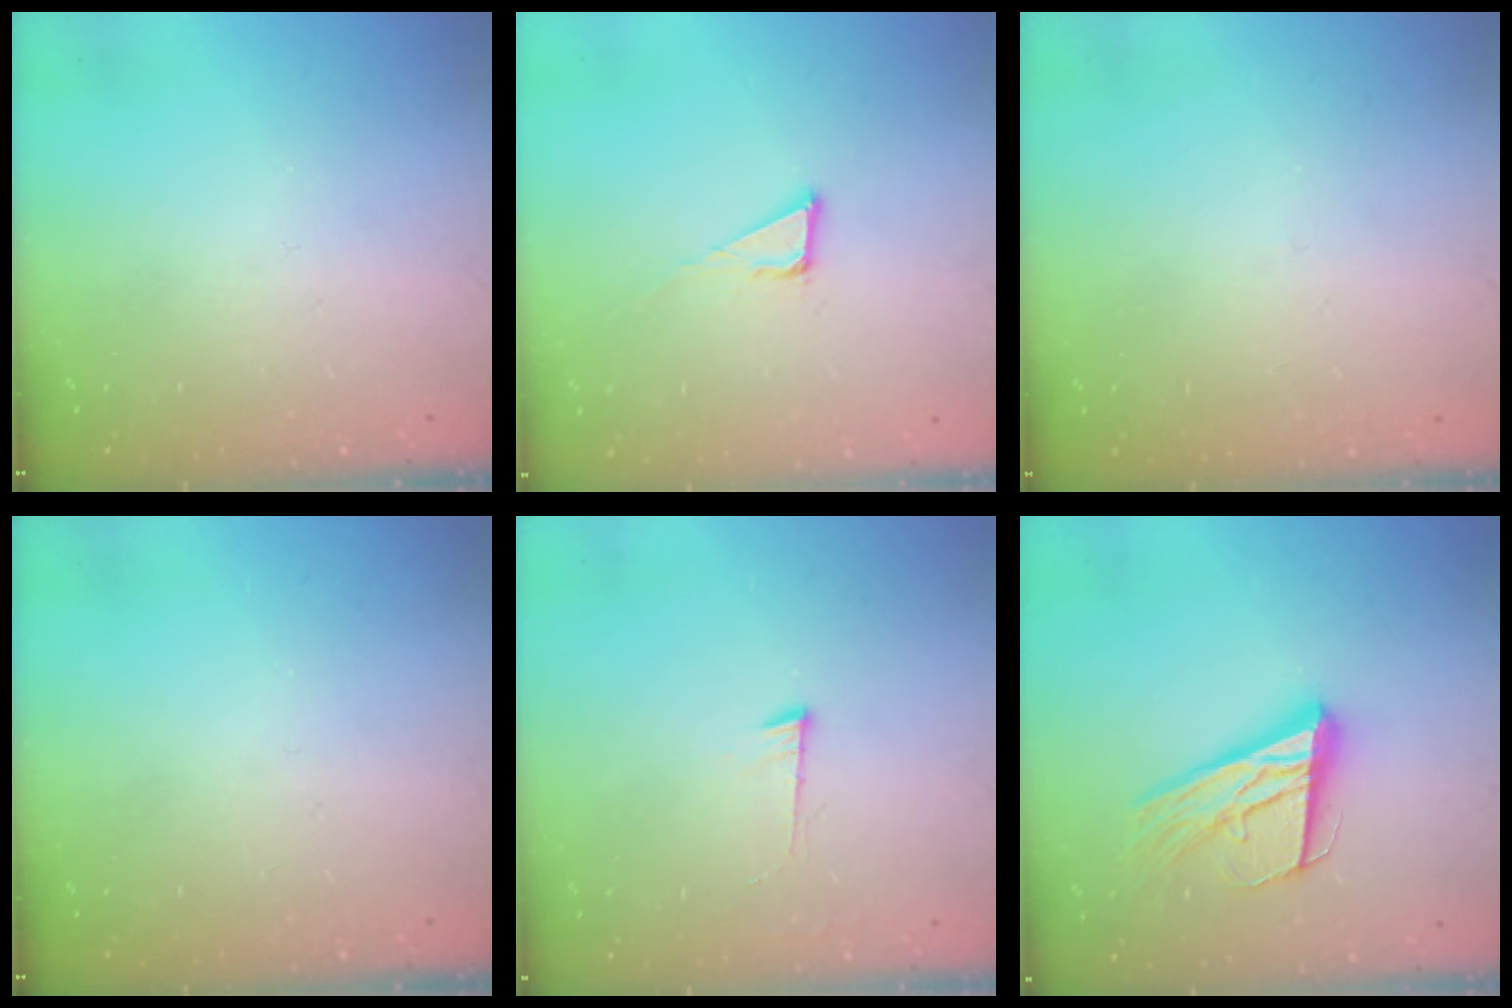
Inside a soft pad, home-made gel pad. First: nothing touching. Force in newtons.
{"total": 4.3, "press": 4.3, "slide": 0.2}
{"total": 2.7, "press": 2.7, "slide": 0.3}
{"total": 0.0}
{"total": 4.3, "press": 4.2, "slide": 0.5}
{"total": 20.1, "press": 19.8, "slide": 3.8}